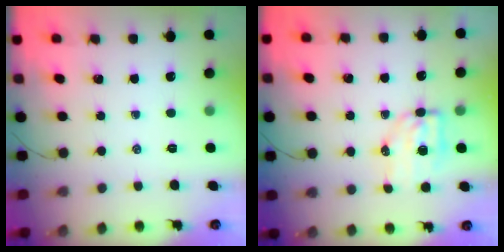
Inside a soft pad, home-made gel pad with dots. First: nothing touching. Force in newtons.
{"total": 6.4, "press": 6.3, "slide": 1.1}